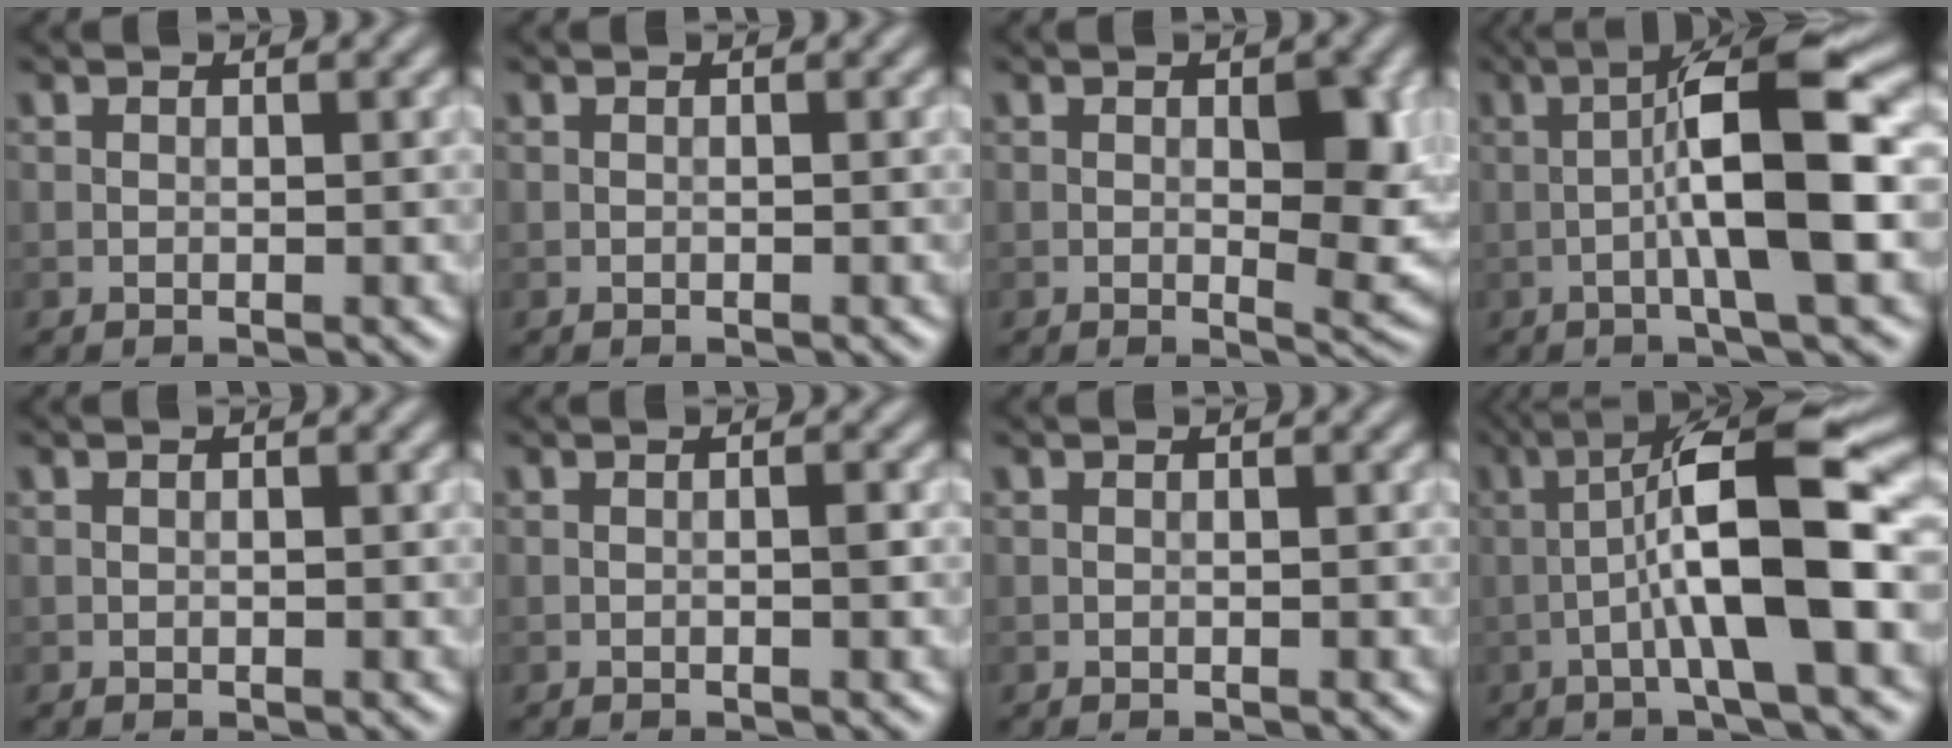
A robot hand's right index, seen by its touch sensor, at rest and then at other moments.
{"total": 0.0}
{"total": 5.4, "force": [0.3, 2.1, 4.9], "torque": [-0.062, -0.006, 0.010]}
{"total": 8.7, "force": [-1.0, 1.2, 8.6], "torque": [-0.136, 0.018, -0.021]}
{"total": 0.0}
{"total": 0.8, "force": [-0.2, 0.0, 0.7], "torque": [-0.011, 0.001, -0.004]}
{"total": 0.0}
{"total": 9.7, "force": [-1.5, 1.4, 9.5], "torque": [-0.154, 0.025, -0.029]}